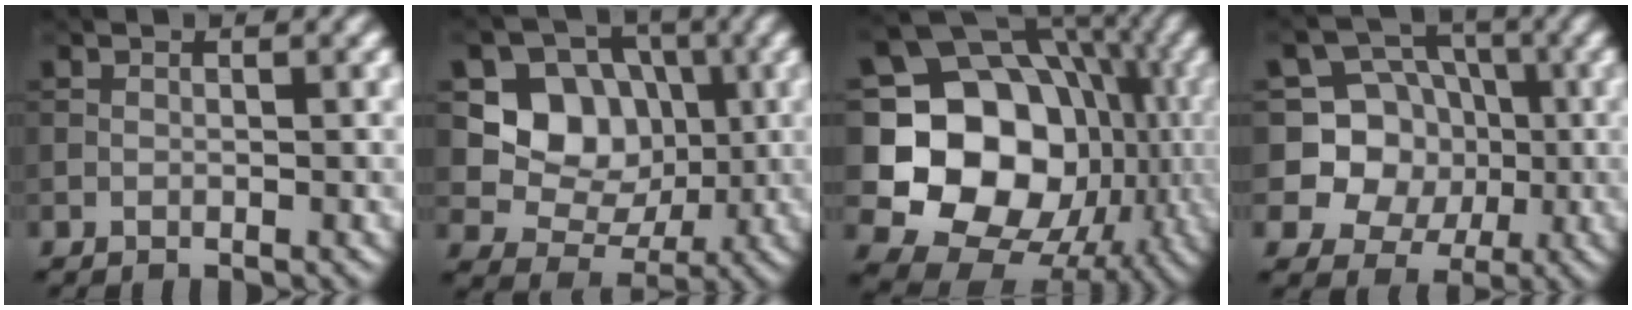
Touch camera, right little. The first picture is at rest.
{"total": 6.1, "force": [0.8, 5.3, 2.9], "torque": [-0.035, -0.007, 0.003]}
{"total": 14.1, "force": [-1.2, 11.5, 8.1], "torque": [-0.121, -0.016, -0.039]}
{"total": 7.1, "force": [0.2, 6.6, 2.6], "torque": [-0.038, 0.010, -0.027]}